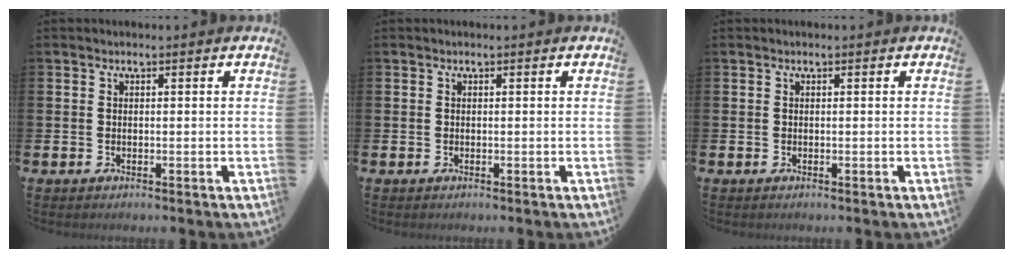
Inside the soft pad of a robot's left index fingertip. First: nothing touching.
{"total": 0.0}
{"total": 0.0}